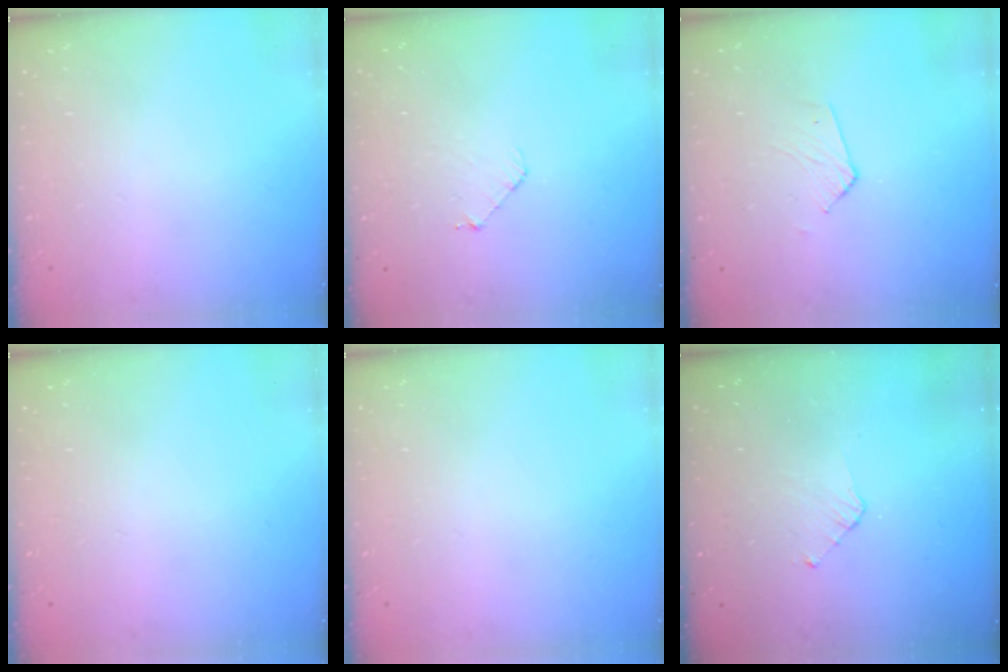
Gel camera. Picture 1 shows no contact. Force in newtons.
{"total": 4.1, "press": 4.1, "slide": 0.3}
{"total": 2.6, "press": 2.6, "slide": 0.2}
{"total": 0.0}
{"total": 0.0}
{"total": 3.6, "press": 3.6, "slide": 0.3}